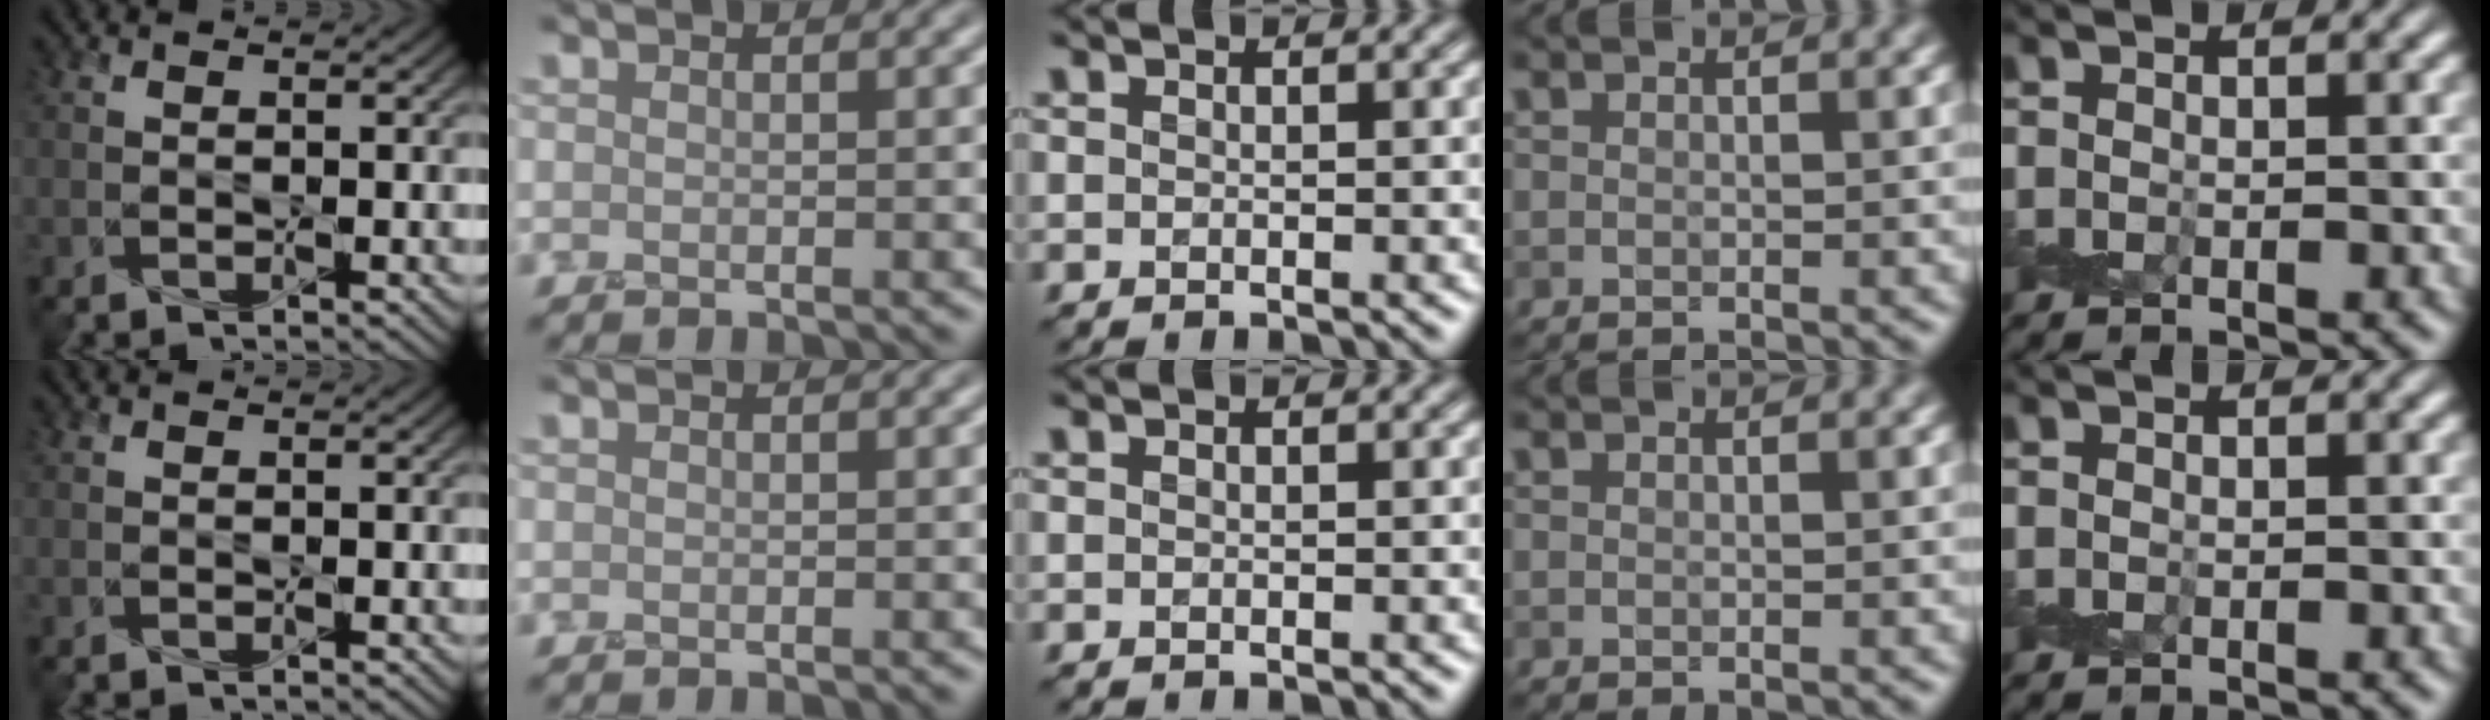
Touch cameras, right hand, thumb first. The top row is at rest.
{}